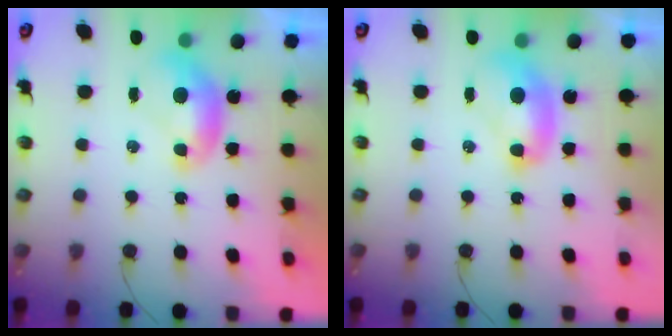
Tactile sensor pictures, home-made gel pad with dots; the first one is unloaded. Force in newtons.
{"total": 2.0, "press": 2.0, "slide": 0.2}